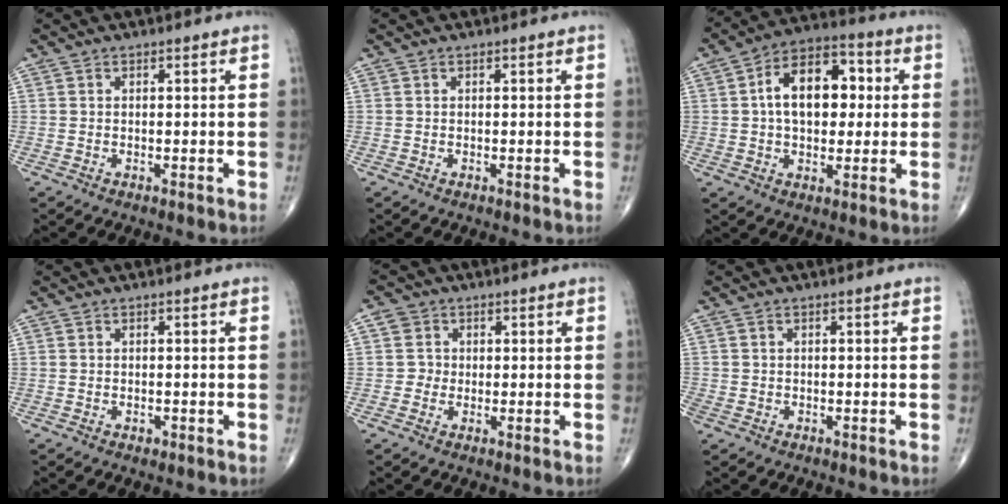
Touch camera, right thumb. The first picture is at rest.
{"total": 0.0}
{"total": 14.2, "force": [2.0, 8.9, 10.9], "torque": [-0.144, 0.022, 0.022]}
{"total": 0.8, "force": [-0.4, 0.5, 0.4], "torque": [-0.005, 0.000, -0.006]}
{"total": 3.1, "force": [0.0, 3.0, 0.5], "torque": [0.014, 0.008, -0.004]}
{"total": 1.9, "force": [-0.9, 1.5, 0.7], "torque": [-0.018, 0.001, -0.016]}